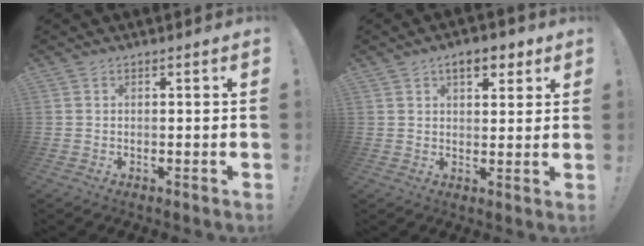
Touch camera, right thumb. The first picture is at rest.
{"total": 6.5, "force": [3.7, 3.3, 4.3], "torque": [-0.057, -0.004, 0.061]}